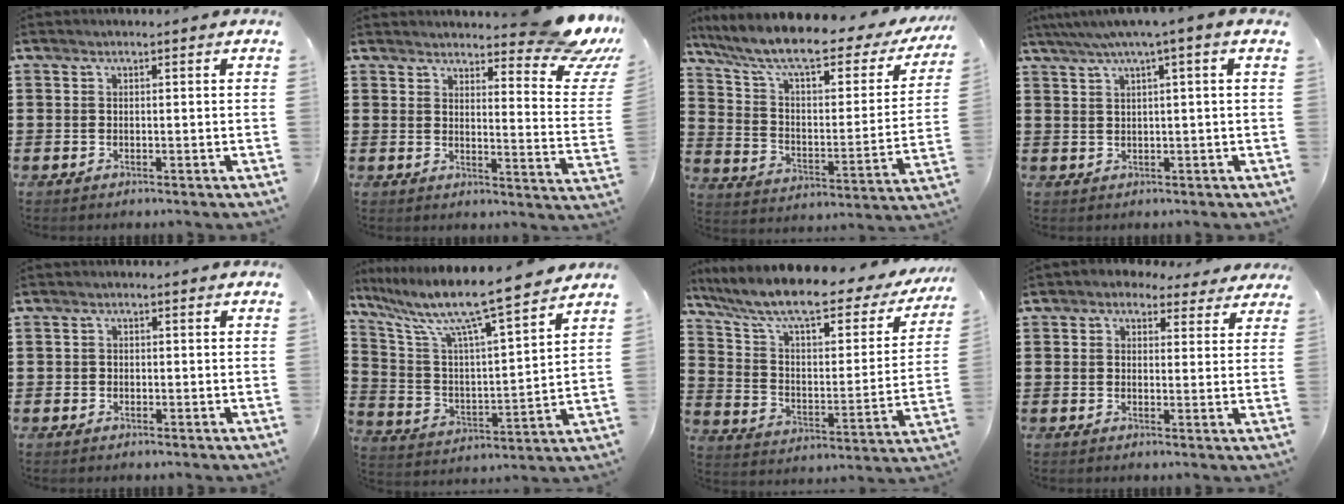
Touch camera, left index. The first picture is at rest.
{"total": 9.0, "force": [7.5, 1.2, 4.8], "torque": [-0.069, -0.050, 0.127]}
{"total": 10.3, "force": [7.9, 1.8, 6.4], "torque": [-0.156, -0.045, 0.131]}
{"total": 2.7, "force": [1.0, -0.2, 2.5], "torque": [-0.050, -0.001, 0.015]}
{"total": 0.8, "force": [-0.3, 0.8, 0.1], "torque": [-0.005, 0.004, -0.008]}
{"total": 10.8, "force": [8.9, 0.3, 6.1], "torque": [-0.146, -0.065, 0.141]}
{"total": 9.9, "force": [7.8, 1.8, 5.9], "torque": [-0.146, -0.045, 0.129]}
{"total": 2.7, "force": [2.1, 1.6, 0.7], "torque": [-0.016, 0.003, 0.036]}